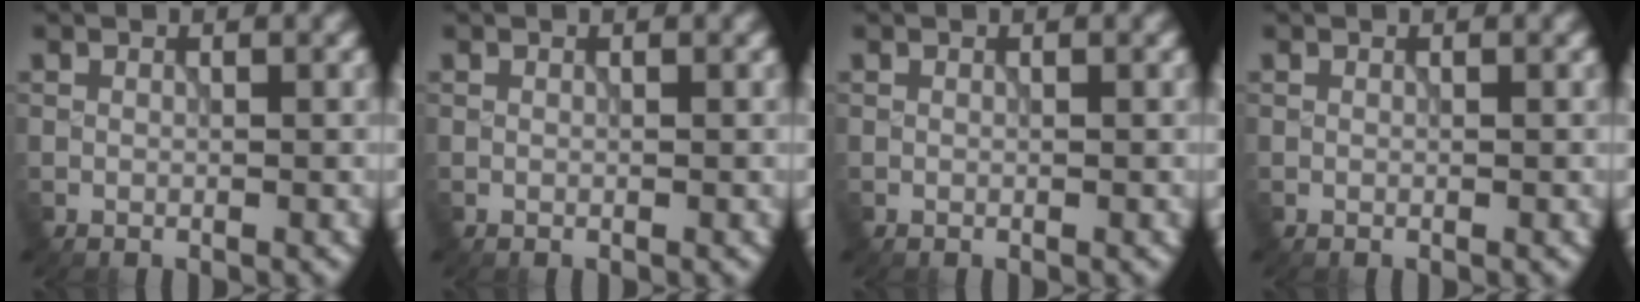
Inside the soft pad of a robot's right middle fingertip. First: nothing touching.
{"total": 0.0}
{"total": 0.0}
{"total": 0.0}